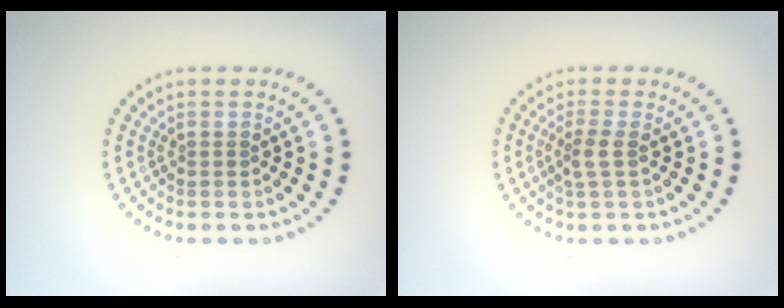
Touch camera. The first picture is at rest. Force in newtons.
{"total": 1.7, "press": 1.4, "slide": 0.8}